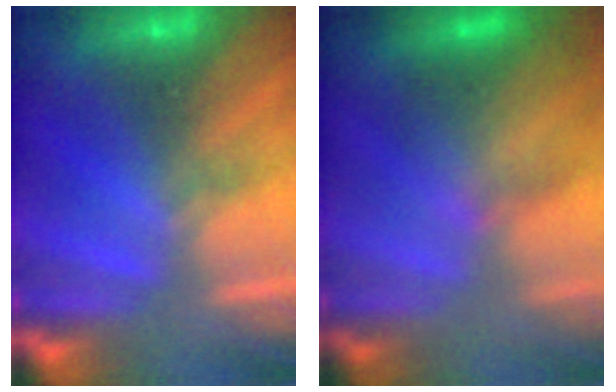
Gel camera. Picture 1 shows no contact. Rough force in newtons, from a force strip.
{"total": 4.6}